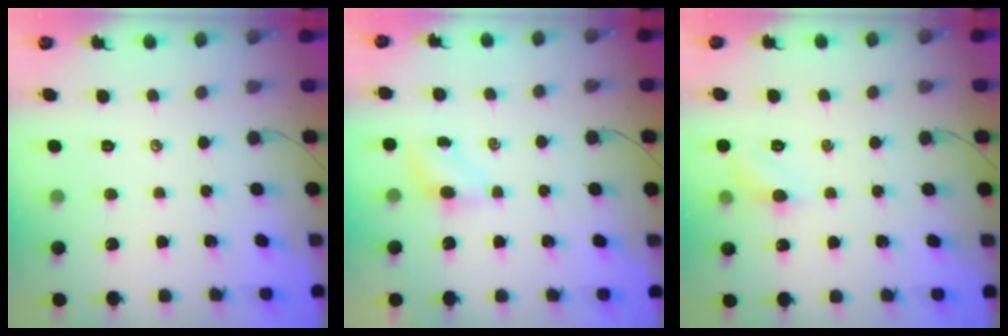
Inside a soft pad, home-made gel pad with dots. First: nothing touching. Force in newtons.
{"total": 4.0, "press": 3.8, "slide": 1.0}
{"total": 5.3, "press": 4.9, "slide": 1.8}